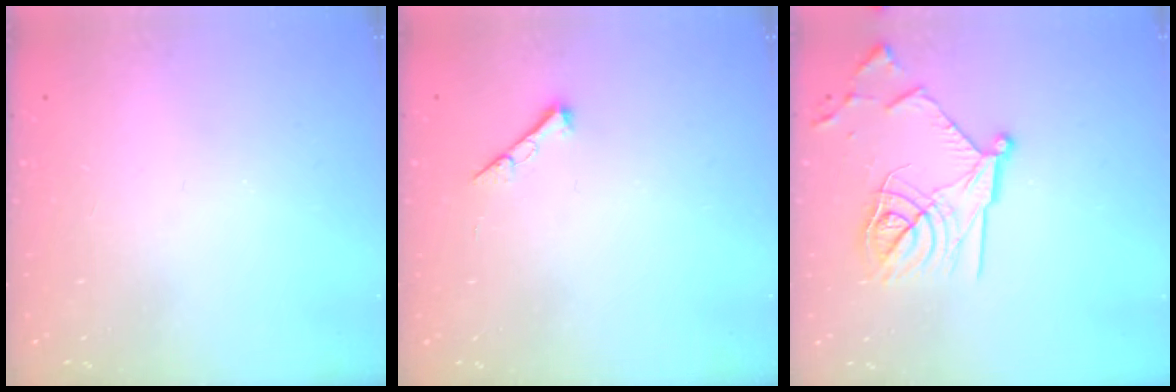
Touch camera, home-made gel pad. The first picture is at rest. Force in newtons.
{"total": 4.3, "press": 4.3, "slide": 0.5}
{"total": 18.1, "press": 18.1, "slide": 1.0}